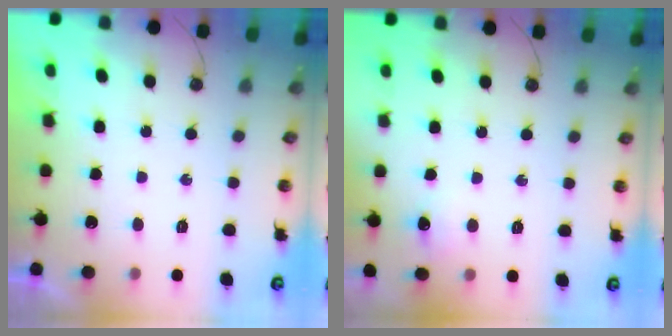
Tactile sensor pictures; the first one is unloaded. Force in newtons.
{"total": 6.1, "press": 6.1, "slide": 0.7}